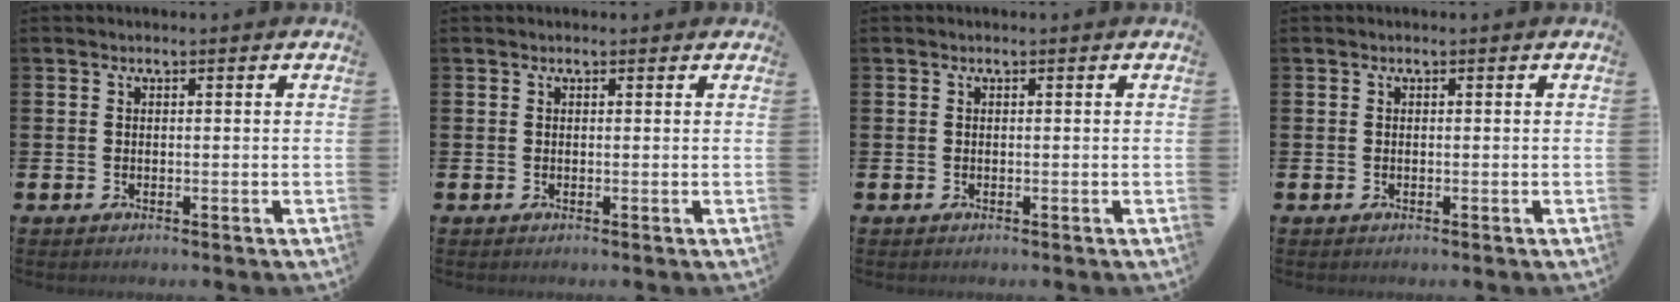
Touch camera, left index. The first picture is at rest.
{"total": 0.0}
{"total": 0.0}
{"total": 0.0}